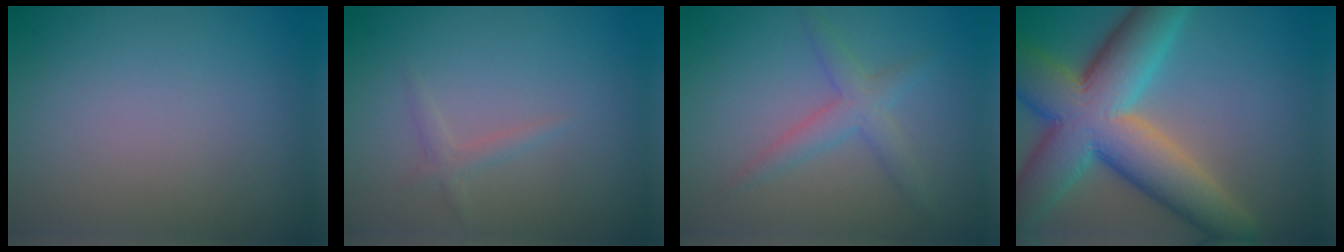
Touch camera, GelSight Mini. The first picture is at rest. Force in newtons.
{"total": 1.1, "press": 1.1, "slide": 0.0}
{"total": 2.5, "press": 2.5, "slide": 0.1}
{"total": 12.9, "press": 12.8, "slide": 0.7}